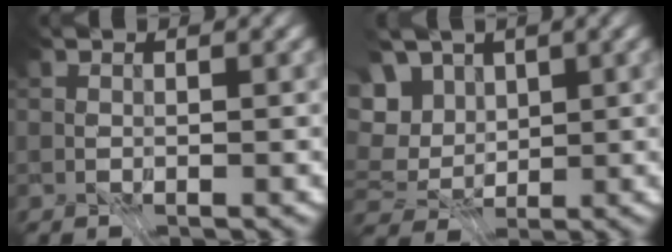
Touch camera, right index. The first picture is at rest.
{"total": 5.7, "force": [1.5, 4.0, 3.7], "torque": [-0.080, 0.009, 0.024]}